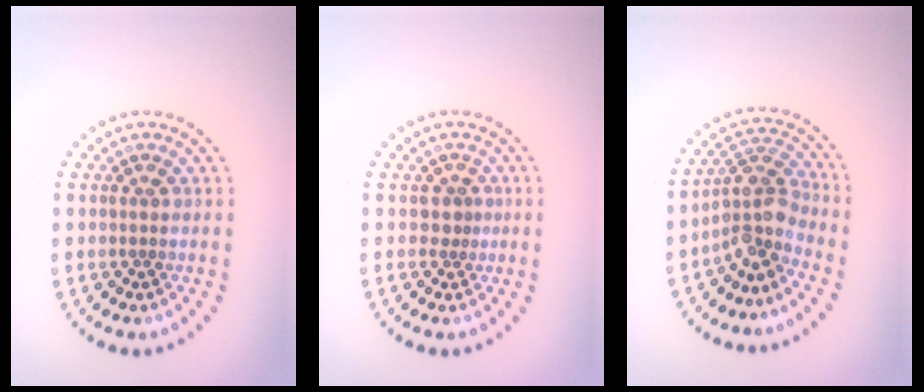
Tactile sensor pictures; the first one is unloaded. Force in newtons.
{"total": 0.9, "press": 0.6, "slide": 0.7}
{"total": 3.8, "press": 2.8, "slide": 2.5}